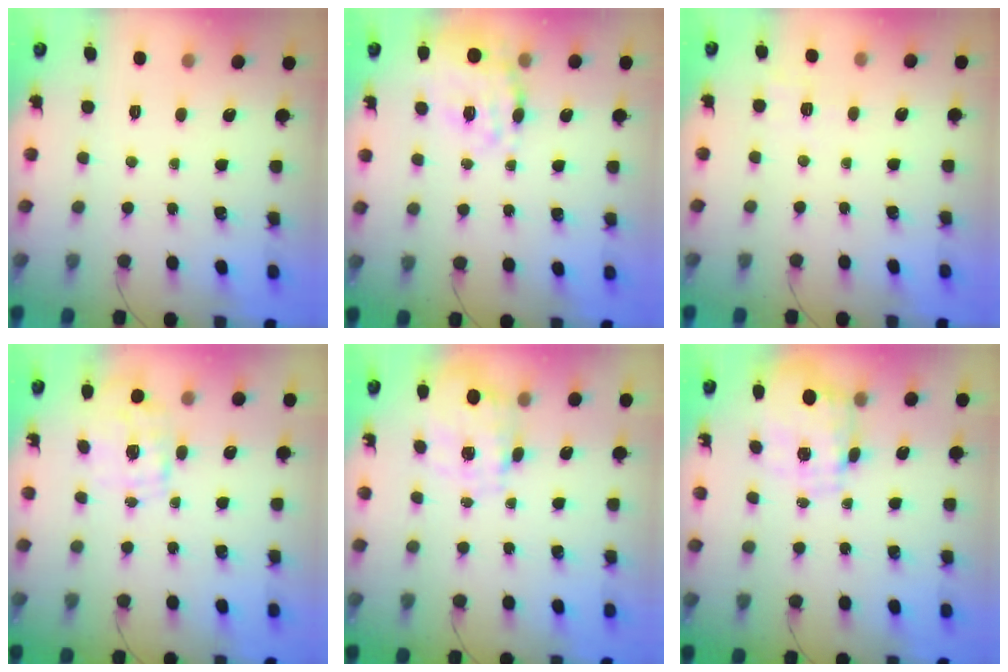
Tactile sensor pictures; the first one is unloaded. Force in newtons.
{"total": 16.7, "press": 16.3, "slide": 3.5}
{"total": 2.6, "press": 2.1, "slide": 1.6}
{"total": 2.3, "press": 2.3, "slide": 0.3}
{"total": 3.5, "press": 3.4, "slide": 1.0}
{"total": 3.1, "press": 3.0, "slide": 1.0}